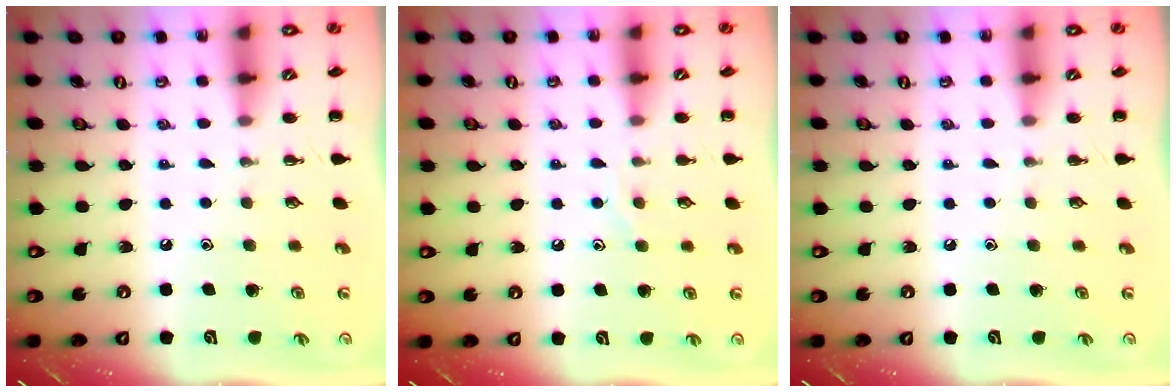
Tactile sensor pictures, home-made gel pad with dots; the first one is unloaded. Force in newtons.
{"total": 5.7, "press": 5.6, "slide": 1.0}
{"total": 0.0}